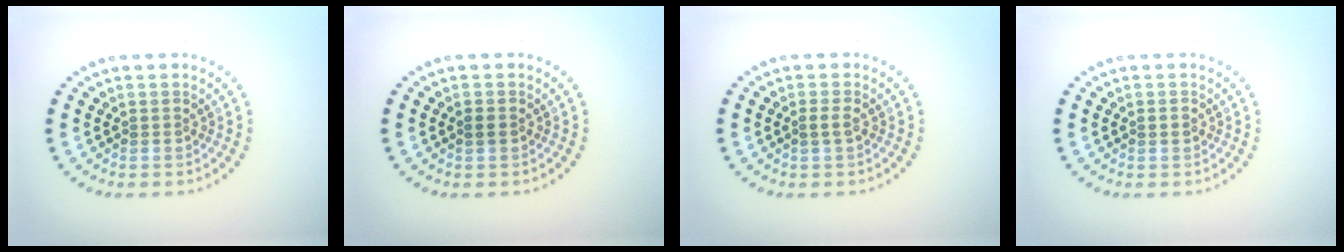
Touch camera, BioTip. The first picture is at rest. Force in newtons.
{"total": 0.9, "press": 0.9, "slide": 0.0}
{"total": 1.0, "press": 1.0, "slide": 0.4}
{"total": 0.9, "press": 0.9, "slide": 0.2}